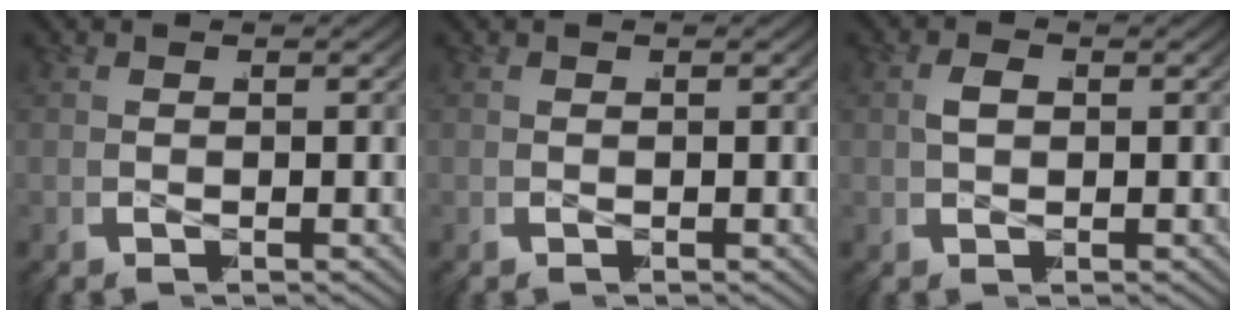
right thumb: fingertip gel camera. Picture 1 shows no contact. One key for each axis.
{"total": 0.0}
{"total": 1.3, "fx": 0.2, "fy": 0.8, "fz": 1.0, "tx": -0.010, "ty": 0.001, "tz": 0.003}